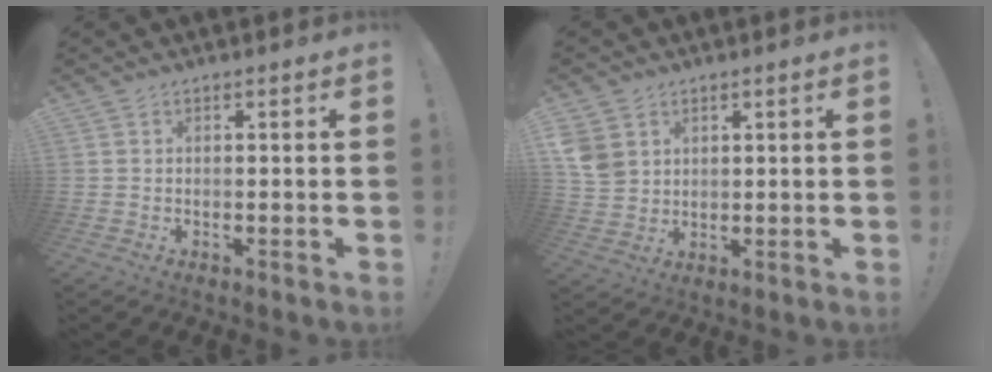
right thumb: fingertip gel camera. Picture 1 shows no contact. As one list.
[{"total": 6.9, "force": [3.1, 5.6, 2.7], "torque": [-0.052, -0.016, 0.061]}]